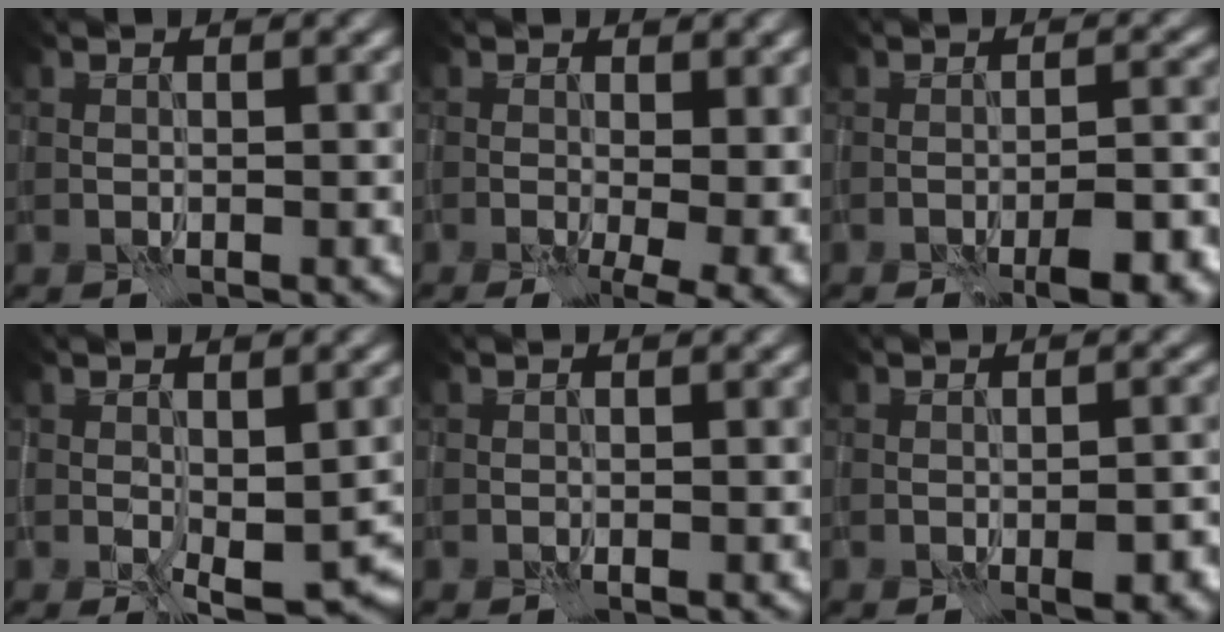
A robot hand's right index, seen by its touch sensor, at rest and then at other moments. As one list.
[{"total": 7.5, "force": [-2.0, 2.9, 6.6], "torque": [-0.055, -0.005, -0.023]}, {"total": 6.1, "force": [-3.5, 1.8, 4.7], "torque": [-0.069, 0.003, -0.044]}, {"total": 6.9, "force": [-1.5, 3.9, 5.6], "torque": [-0.092, -0.027, -0.007]}, {"total": 0.0}, {"total": 3.2, "force": [-1.2, 1.0, 2.7], "torque": [-0.043, -0.002, -0.015]}]